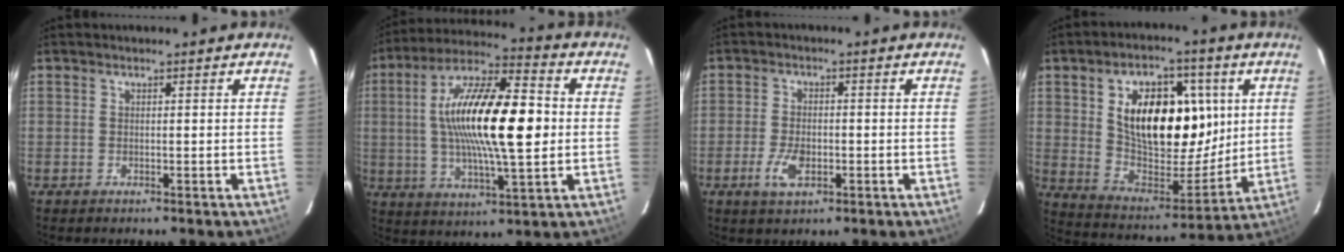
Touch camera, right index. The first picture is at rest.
{"total": 20.6, "force": [1.1, 5.7, 19.7], "torque": [-0.360, 0.015, 0.013]}
{"total": 5.5, "force": [-2.2, 2.9, 4.1], "torque": [-0.092, -0.006, -0.038]}
{"total": 20.4, "force": [5.5, 11.9, 15.7], "torque": [-0.273, 0.010, 0.107]}